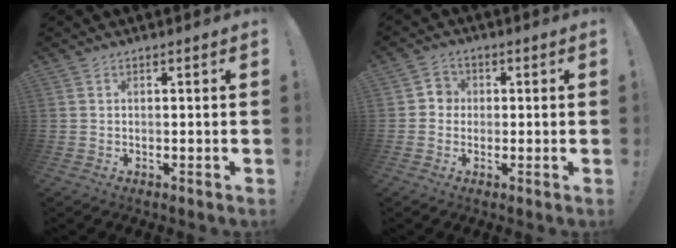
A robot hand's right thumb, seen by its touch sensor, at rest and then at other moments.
{"total": 4.0, "force": [-0.6, 3.7, 1.1], "torque": [-0.024, 0.014, -0.010]}